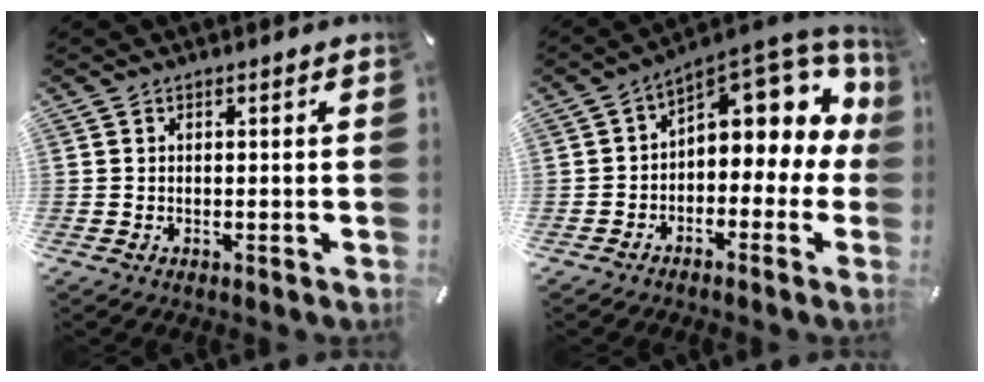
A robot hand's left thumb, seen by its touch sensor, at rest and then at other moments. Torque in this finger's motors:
{"motor_torque": [2.36, 2.41, 0.66, 0.01, 0.32]}